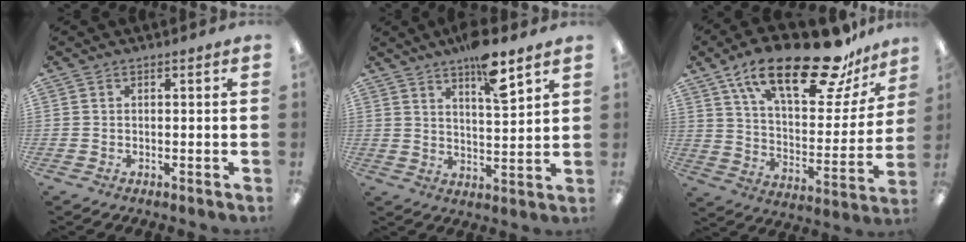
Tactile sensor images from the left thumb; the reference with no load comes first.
{"total": 9.7, "force": [7.2, 1.9, 6.2], "torque": [-0.093, -0.044, 0.118]}
{"total": 25.0, "force": [17.0, 8.6, 16.2], "torque": [-0.254, -0.101, 0.280]}